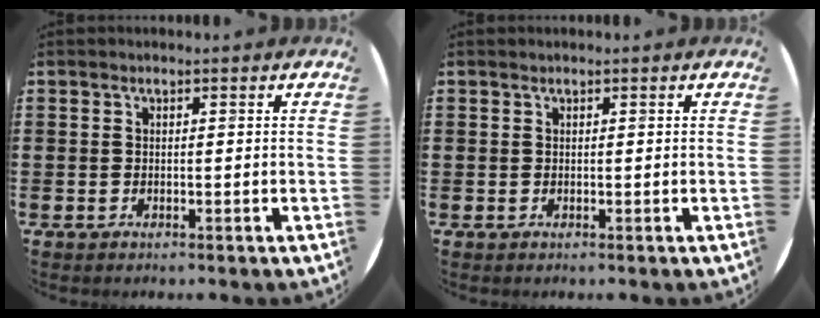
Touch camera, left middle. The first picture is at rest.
{"total": 0.0}